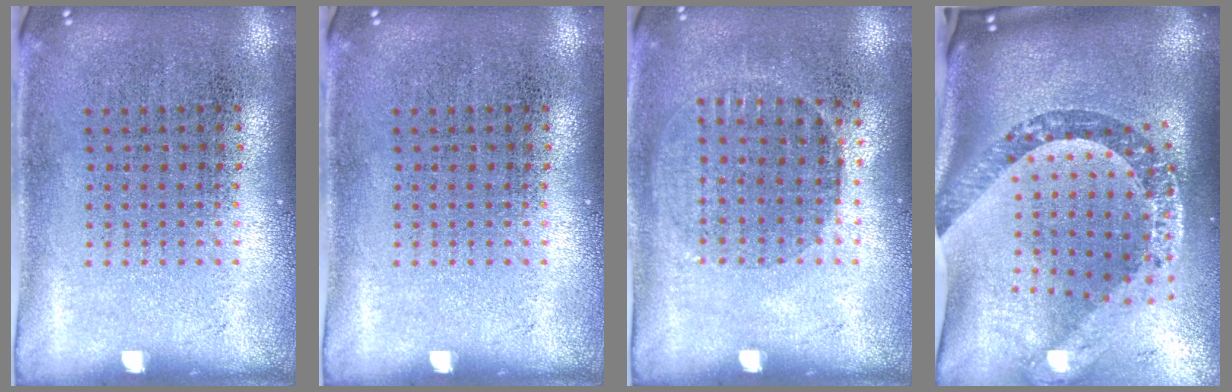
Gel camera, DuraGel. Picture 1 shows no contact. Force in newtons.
{"total": 0.0}
{"total": 1.0, "press": 0.8, "slide": 0.5}
{"total": 3.6, "press": 2.5, "slide": 2.6}